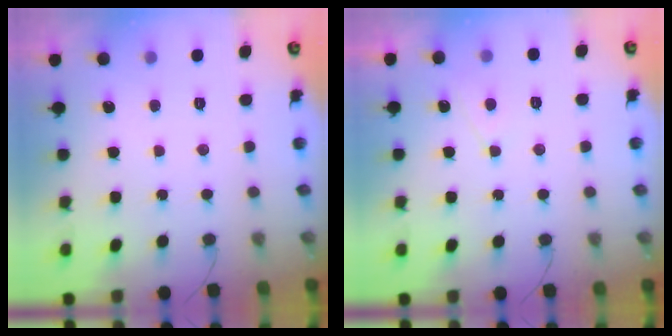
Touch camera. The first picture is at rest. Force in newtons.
{"total": 2.9, "press": 2.9, "slide": 0.4}